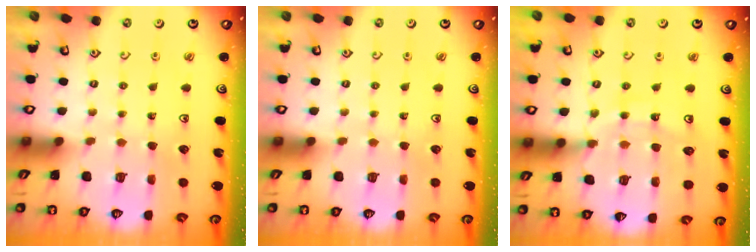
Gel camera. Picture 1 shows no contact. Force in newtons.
{"total": 0.0}
{"total": 11.7, "press": 11.6, "slide": 1.5}